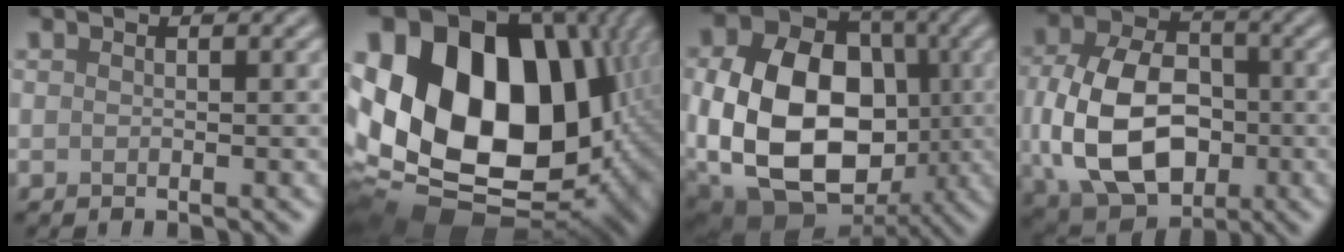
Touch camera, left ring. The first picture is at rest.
{"total": 21.3, "force": [3.1, 15.5, 14.4], "torque": [-0.280, -0.007, 0.085]}
{"total": 17.5, "force": [-1.7, 13.4, 11.2], "torque": [-0.208, -0.017, -0.035]}
{"total": 11.4, "force": [-1.3, 8.0, 8.1], "torque": [-0.175, -0.015, -0.024]}